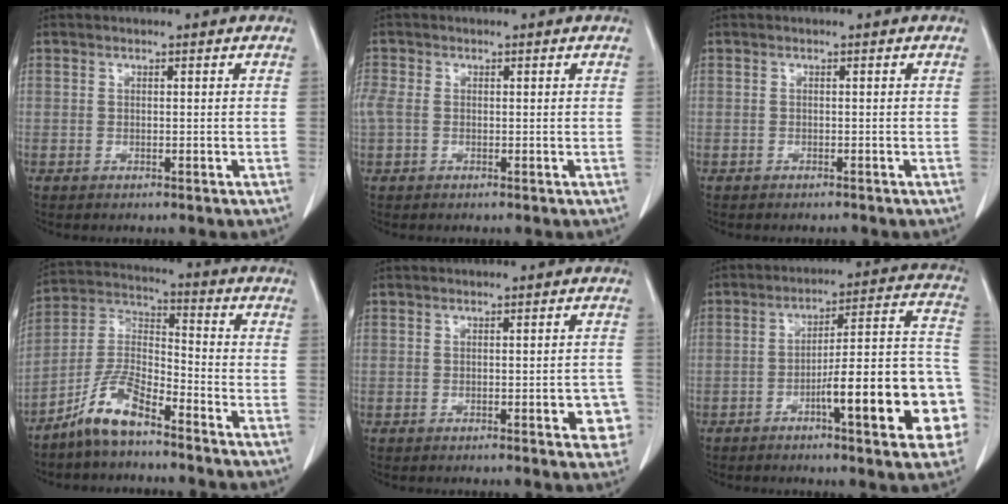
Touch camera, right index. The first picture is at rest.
{"total": 3.1, "force": [0.0, 2.3, 2.1], "torque": [-0.082, 0.020, 0.004]}
{"total": 0.9, "force": [-0.9, 0.2, 0.1], "torque": [-0.003, -0.001, -0.014]}
{"total": 9.0, "force": [-6.8, 2.5, 5.4], "torque": [-0.119, 0.010, -0.136]}
{"total": 4.5, "force": [-1.6, 1.3, 4.0], "torque": [-0.030, 0.003, -0.018]}
{"total": 17.6, "force": [-6.2, 2.6, 16.3], "torque": [-0.163, 0.035, -0.080]}